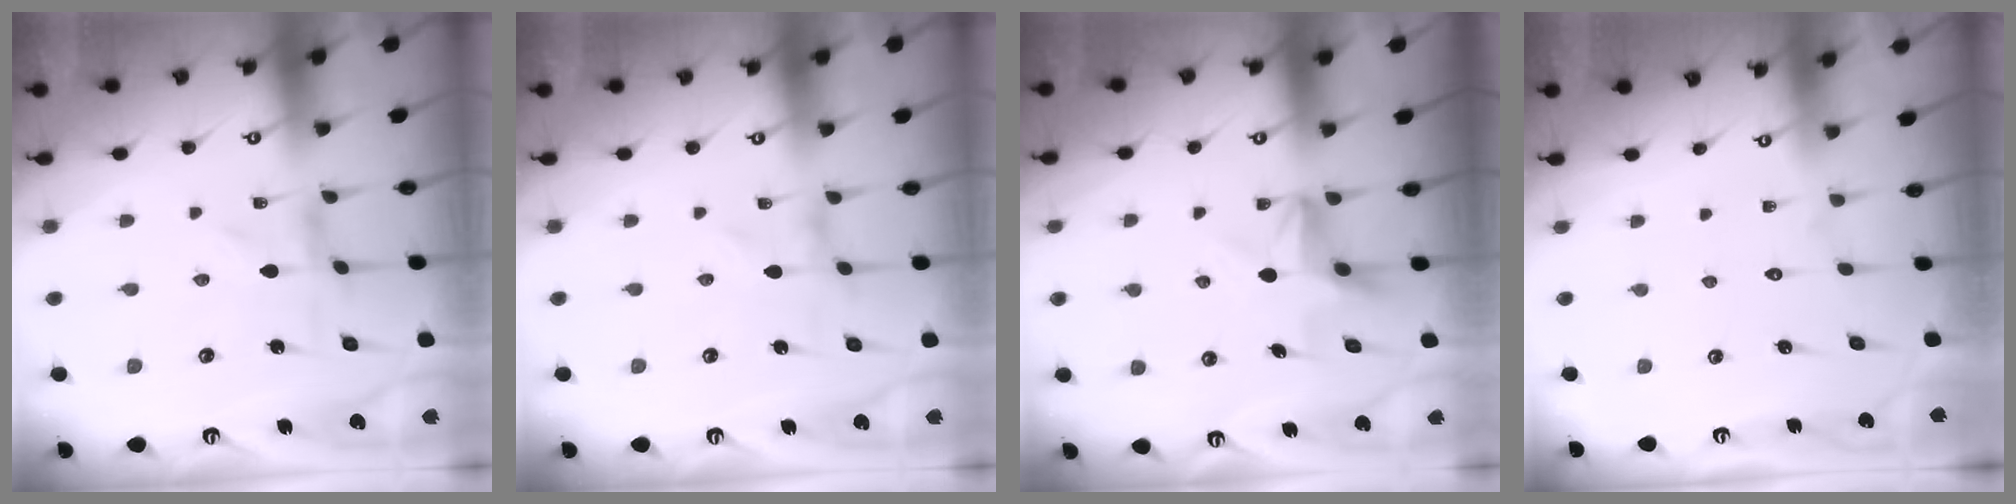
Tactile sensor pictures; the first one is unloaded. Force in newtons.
{"total": 0.0}
{"total": 5.5, "press": 5.2, "slide": 1.8}
{"total": 1.6, "press": 1.6, "slide": 0.1}